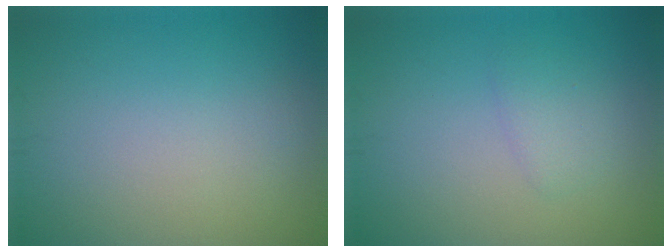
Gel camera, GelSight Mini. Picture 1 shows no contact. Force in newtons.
{"total": 1.3, "press": 1.3, "slide": 0.1}